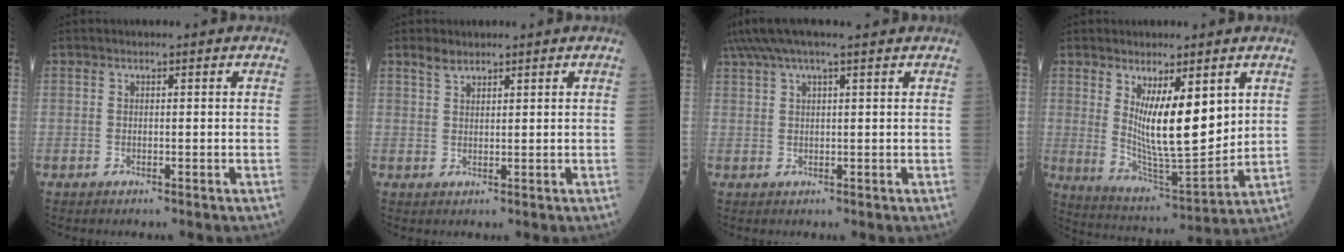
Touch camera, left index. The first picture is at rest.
{"total": 1.9, "force": [1.7, 0.7, 0.7], "torque": [-0.018, 0.008, 0.035]}
{"total": 8.3, "force": [6.7, 0.3, 4.9], "torque": [-0.093, 0.051, 0.104]}
{"total": 11.4, "force": [3.5, 2.6, 10.5], "torque": [-0.187, -0.025, 0.072]}